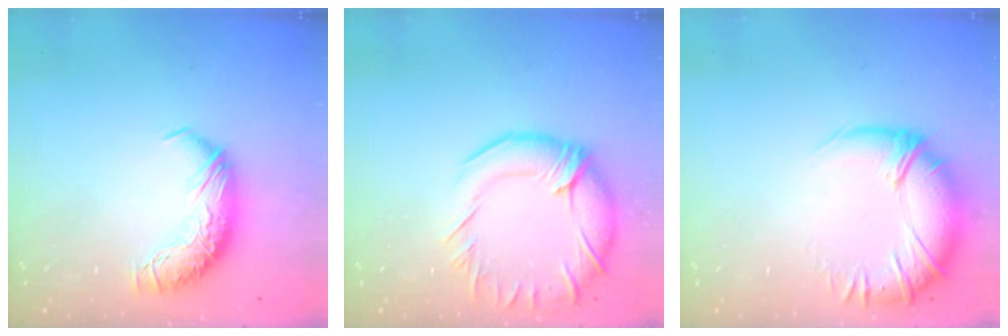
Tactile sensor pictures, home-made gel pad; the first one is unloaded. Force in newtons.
{"total": 8.7, "press": 8.2, "slide": 2.9}
{"total": 2.7, "press": 0.1, "slide": 2.7}